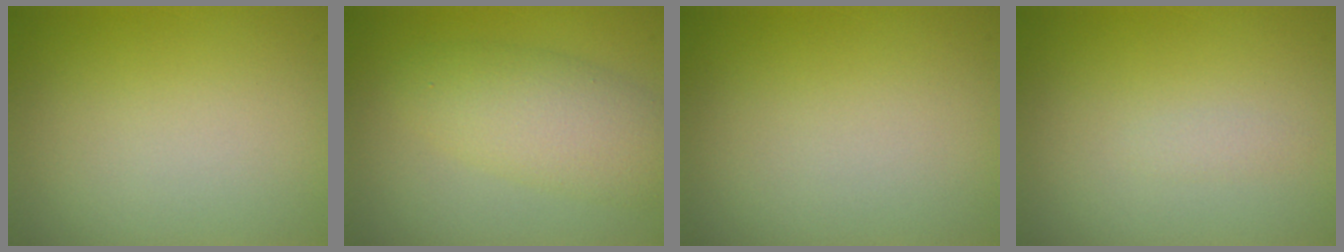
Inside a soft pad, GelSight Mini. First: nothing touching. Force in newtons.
{"total": 4.9, "press": 4.9, "slide": 0.2}
{"total": 0.0}
{"total": 0.6, "press": 0.6, "slide": 0.0}